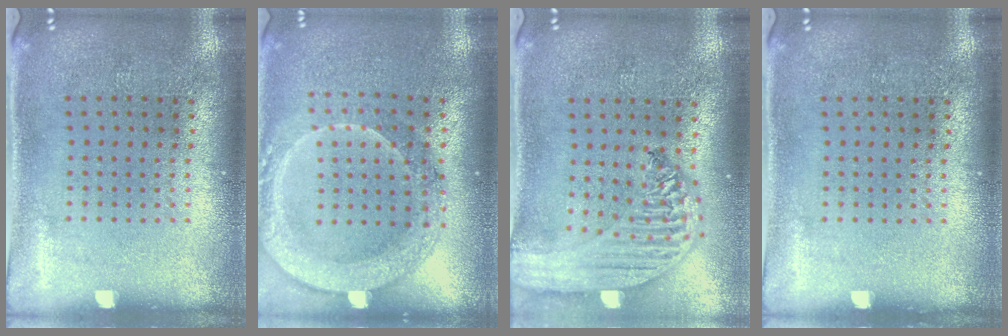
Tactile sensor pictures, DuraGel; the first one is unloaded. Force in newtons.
{"total": 2.0, "press": 1.8, "slide": 0.7}
{"total": 2.9, "press": 2.3, "slide": 1.8}
{"total": 0.0}